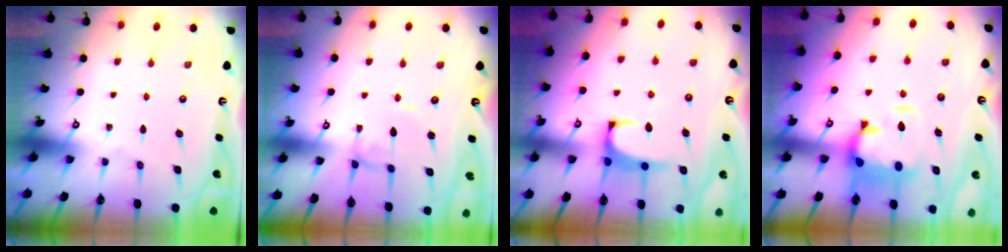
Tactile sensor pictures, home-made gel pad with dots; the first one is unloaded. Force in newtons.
{"total": 0.5, "press": 0.5, "slide": 0.2}
{"total": 0.8, "press": 0.6, "slide": 0.6}
{"total": 3.4, "press": 3.0, "slide": 1.6}